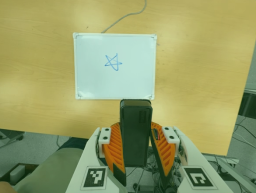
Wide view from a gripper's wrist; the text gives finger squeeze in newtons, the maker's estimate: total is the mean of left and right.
{"total": 9.5, "left": 7.8, "right": 11.3}